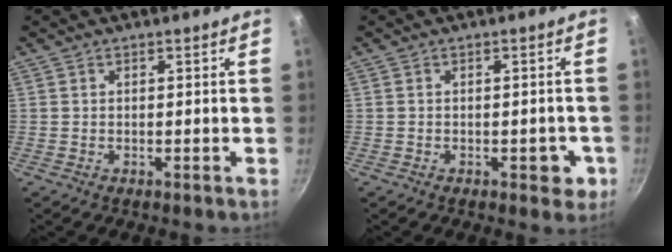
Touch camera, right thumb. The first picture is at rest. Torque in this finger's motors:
{"motor_torque": [0.66, 0.15, -0.19, 0.05, 0.12]}